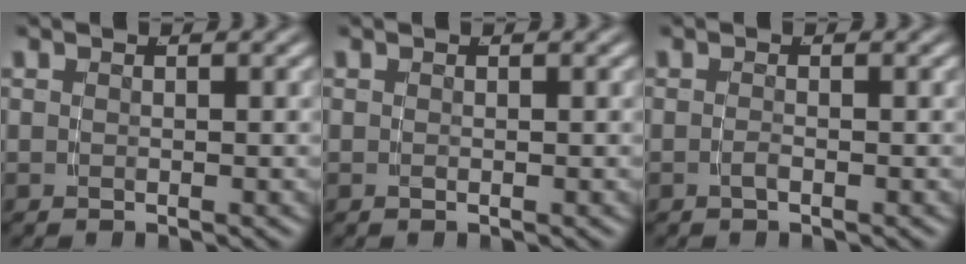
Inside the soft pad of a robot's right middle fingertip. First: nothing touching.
{"total": 0.0}
{"total": 0.8, "force": [-0.7, 0.2, 0.4], "torque": [-0.013, 0.000, -0.015]}